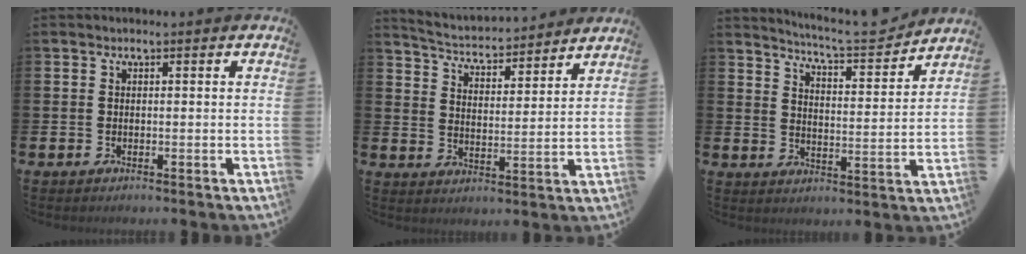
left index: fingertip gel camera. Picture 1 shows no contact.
{"total": 4.2, "force": [4.2, 0.5, 0.4], "torque": [-0.033, -0.041, 0.067]}
{"total": 5.9, "force": [5.8, 0.0, 1.3], "torque": [-0.039, -0.049, 0.094]}